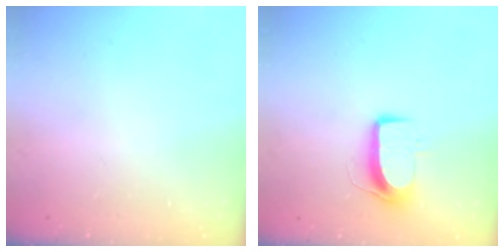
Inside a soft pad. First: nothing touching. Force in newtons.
{"total": 9.9, "press": 9.8, "slide": 1.1}